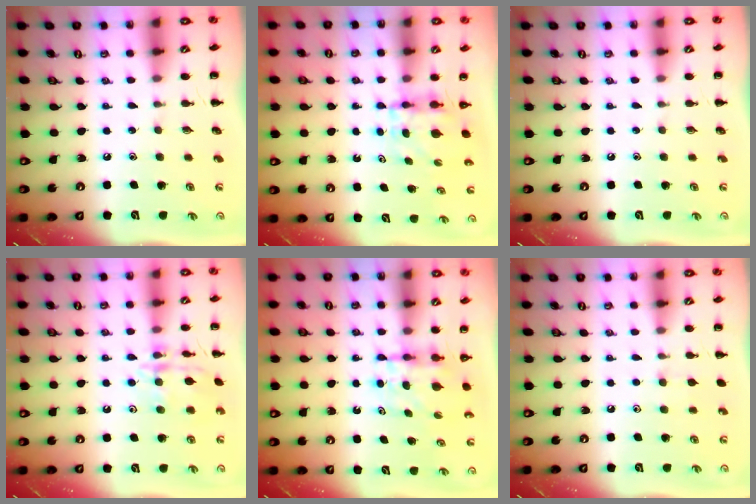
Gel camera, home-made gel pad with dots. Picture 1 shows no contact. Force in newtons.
{"total": 4.0, "press": 3.9, "slide": 0.3}
{"total": 0.0}
{"total": 13.6, "press": 13.5, "slide": 0.7}
{"total": 5.0, "press": 5.0, "slide": 0.4}
{"total": 5.5, "press": 5.2, "slide": 1.8}